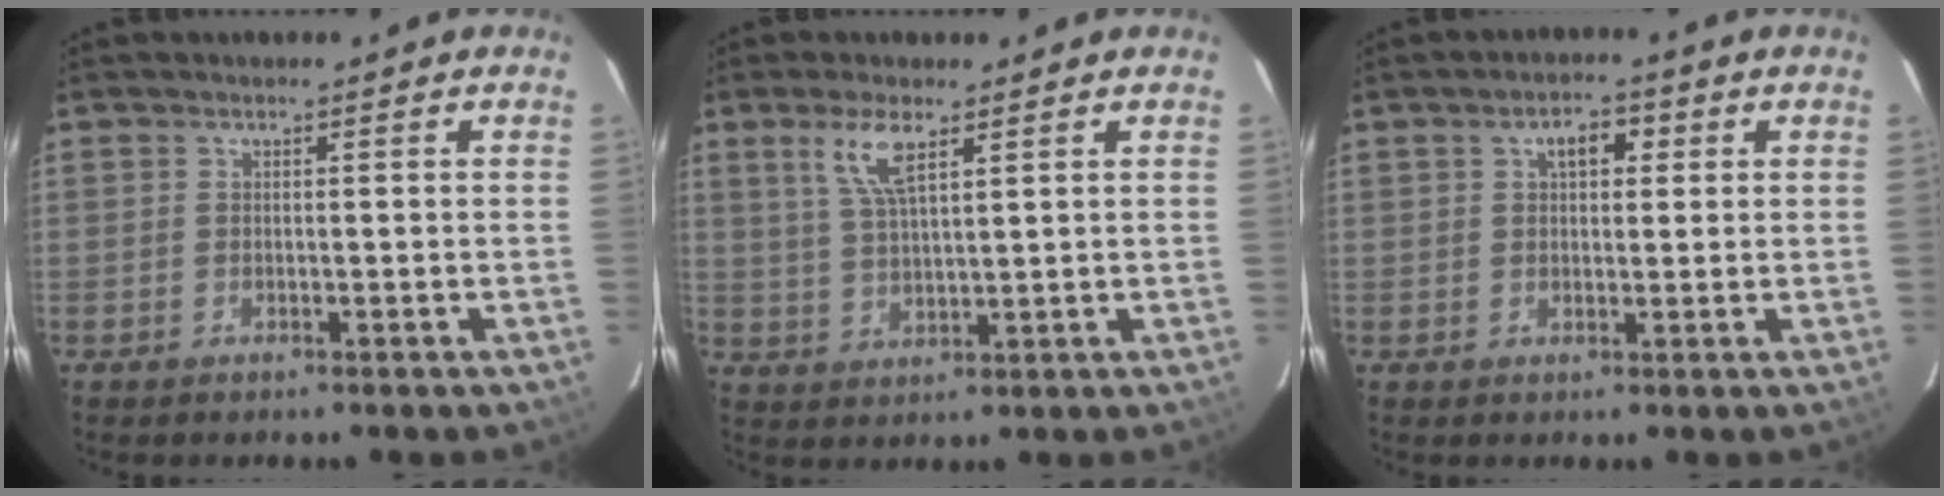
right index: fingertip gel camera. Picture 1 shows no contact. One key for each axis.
{"total": 6.2, "fx": 3.4, "fy": 1.6, "fz": 4.9, "tx": -0.101, "ty": 0.001, "tz": 0.072}
{"total": 4.2, "fx": 1.5, "fy": 2.4, "fz": 3.1, "tx": -0.047, "ty": 0.015, "tz": 0.024}